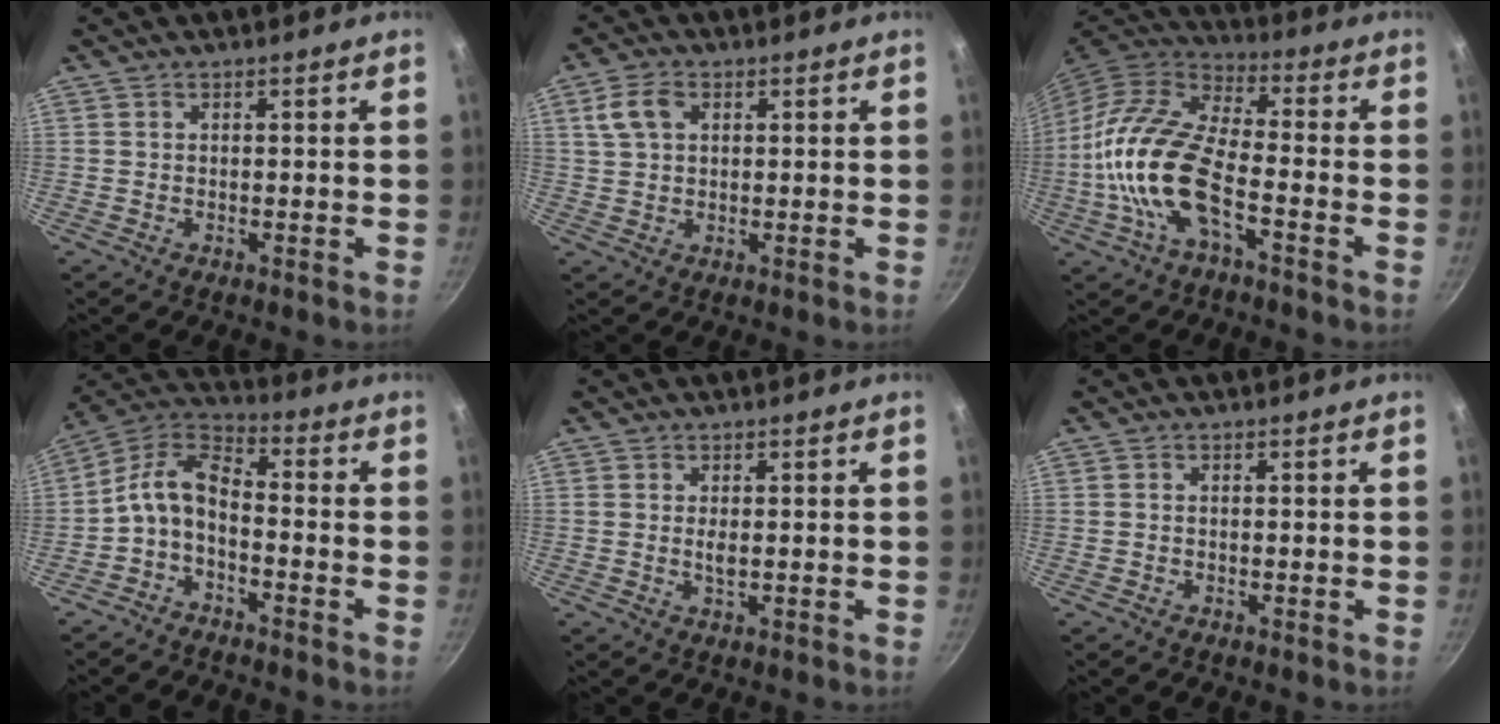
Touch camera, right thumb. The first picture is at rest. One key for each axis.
{"total": 5.4, "fx": 1.9, "fy": 3.6, "fz": 3.6, "tx": -0.069, "ty": 0.007, "tz": 0.039}
{"total": 17.3, "fx": -4.9, "fy": 7.6, "fz": 14.8, "tx": -0.307, "ty": 0.035, "tz": -0.096}
{"total": 8.8, "fx": -2.8, "fy": 5.0, "fz": 6.6, "tx": -0.124, "ty": 0.062, "tz": -0.072}
{"total": 1.6, "fx": 0.1, "fy": 0.6, "fz": 1.4, "tx": -0.028, "ty": -0.003, "tz": 0.005}
{"total": 0.0}